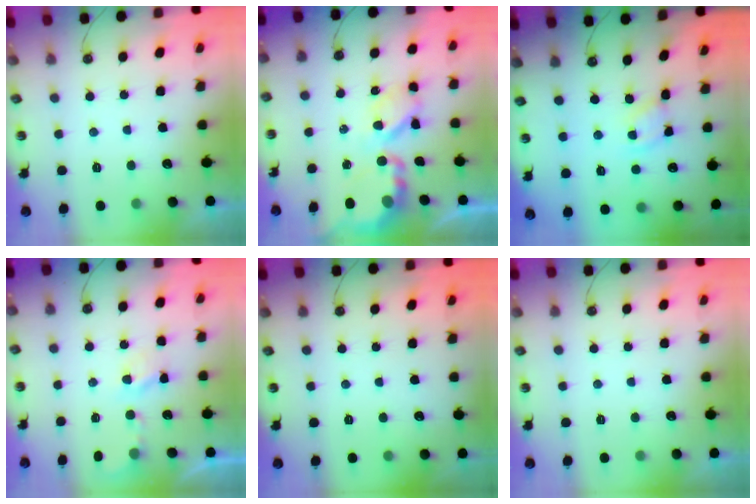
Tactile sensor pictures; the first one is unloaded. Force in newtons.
{"total": 8.3, "press": 8.2, "slide": 0.7}
{"total": 2.5, "press": 2.5, "slide": 0.1}
{"total": 3.4, "press": 3.4, "slide": 0.5}
{"total": 0.0}
{"total": 0.0}